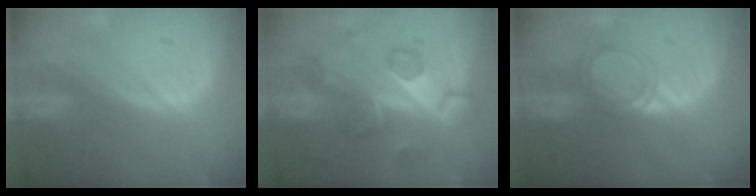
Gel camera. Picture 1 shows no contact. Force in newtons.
{"total": 8.8, "press": 7.9, "slide": 3.7}
{"total": 3.0, "press": 3.0, "slide": 0.3}